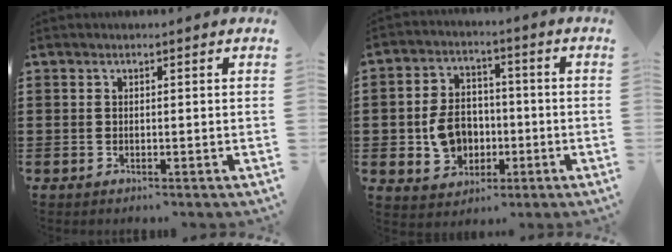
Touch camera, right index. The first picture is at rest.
{"total": 8.0, "force": [-1.3, 6.3, 4.8], "torque": [-0.109, 0.009, -0.026]}